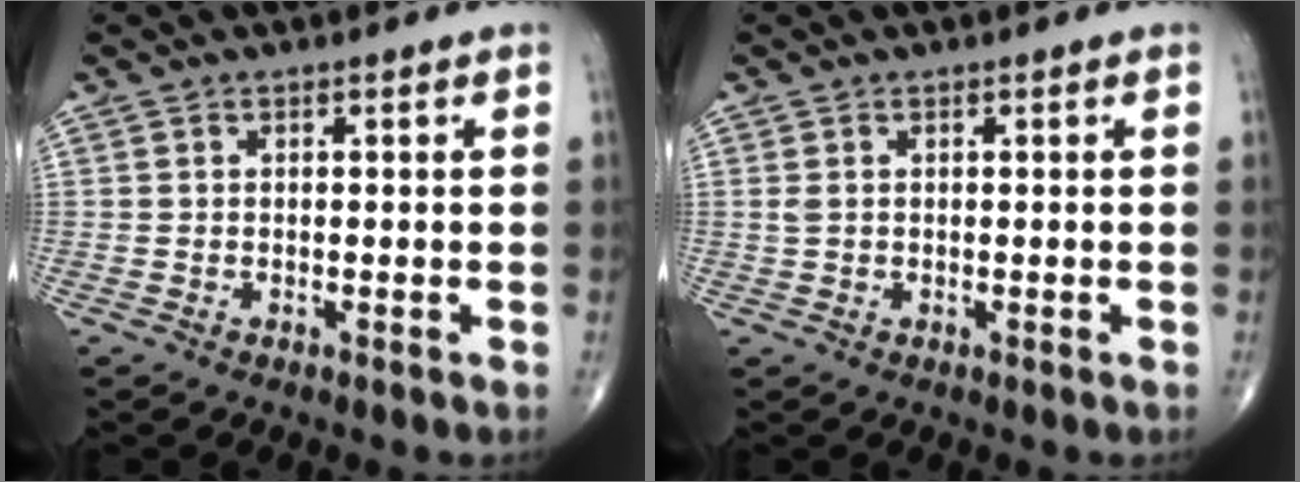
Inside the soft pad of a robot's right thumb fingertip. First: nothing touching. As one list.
[{"total": 1.0, "force": [0.2, 0.7, 0.7], "torque": [-0.019, 0.004, 0.010]}]